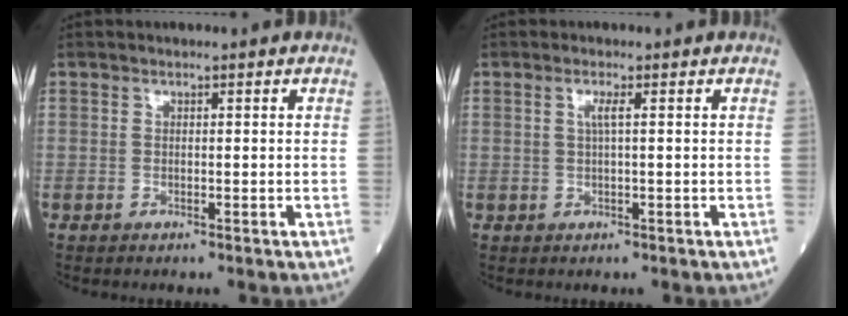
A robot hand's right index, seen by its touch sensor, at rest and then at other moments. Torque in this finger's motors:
{"motor_torque": [0.21, 0.14, 0.11, 0.04]}